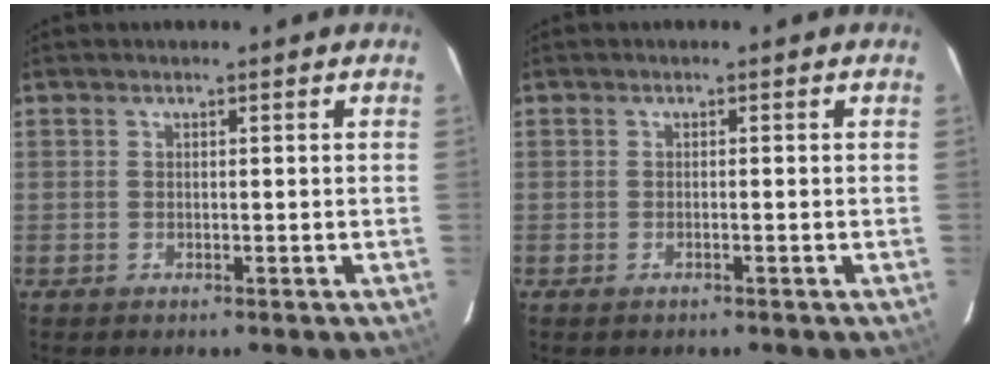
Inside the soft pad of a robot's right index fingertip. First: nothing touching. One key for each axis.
{"total": 0.8, "fx": -0.6, "fy": 0.0, "fz": 0.5, "tx": -0.011, "ty": 0.002, "tz": -0.011}